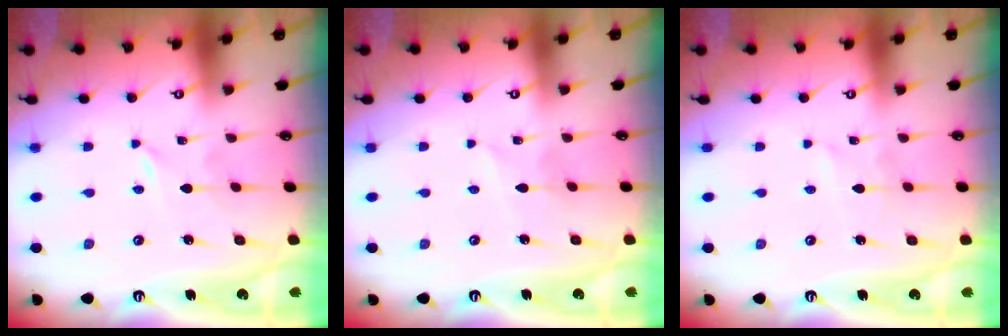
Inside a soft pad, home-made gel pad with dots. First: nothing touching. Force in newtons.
{"total": 3.9, "press": 3.9, "slide": 0.3}
{"total": 1.4, "press": 1.4, "slide": 0.1}